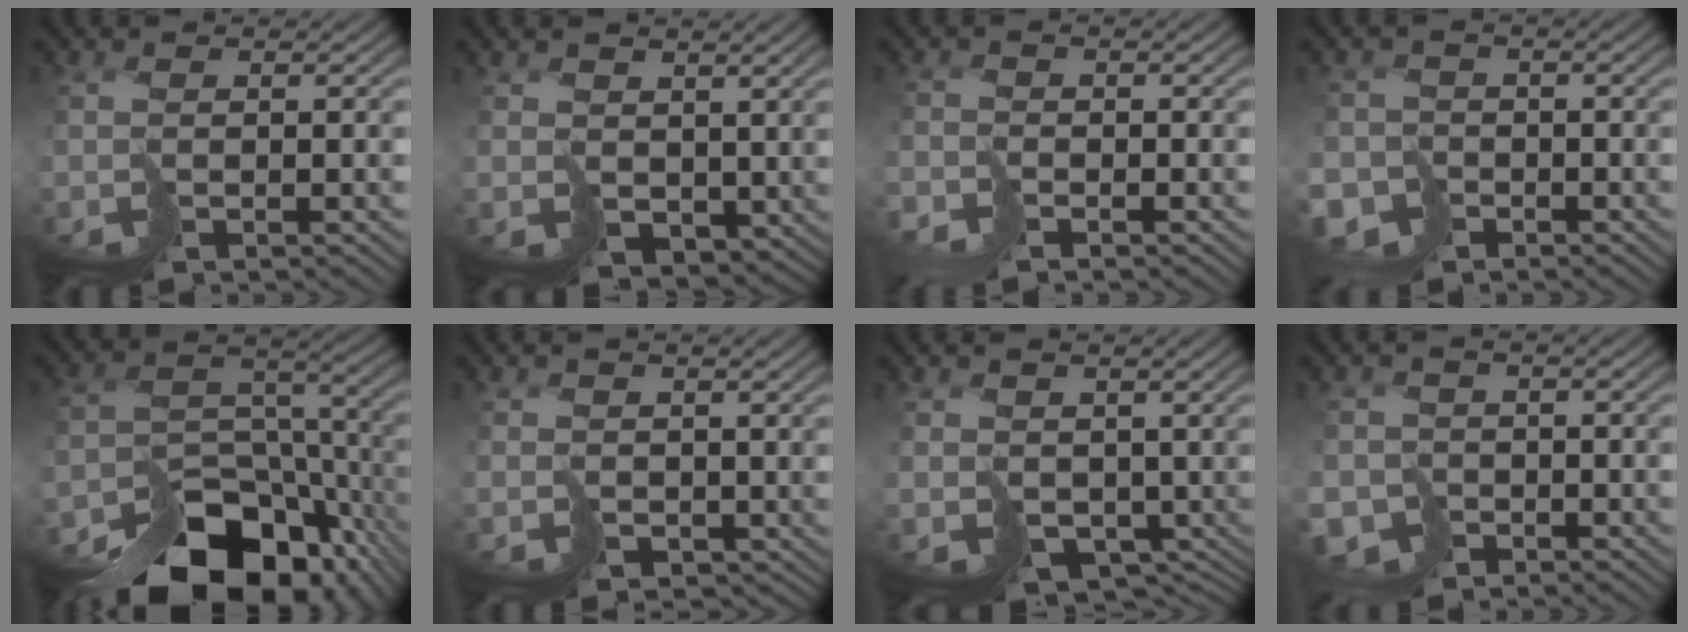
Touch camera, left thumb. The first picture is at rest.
{"total": 3.6, "force": [1.6, 2.7, 1.9], "torque": [-0.054, -0.017, 0.034]}
{"total": 2.5, "force": [-2.3, 0.2, -0.8], "torque": [0.033, -0.001, -0.052]}
{"total": 4.4, "force": [-3.5, 2.6, 0.3], "torque": [0.013, -0.005, -0.073]}
{"total": 15.8, "force": [-12.2, 7.5, 6.6], "torque": [-0.109, -0.042, -0.161]}
{"total": 1.6, "force": [0.6, 1.5, 0.3], "torque": [-0.009, -0.009, 0.015]}
{"total": 6.2, "force": [0.4, 5.0, 3.7], "torque": [-0.081, -0.039, 0.024]}
{"total": 3.7, "force": [-2.6, 2.7, 0.4], "torque": [0.007, -0.009, -0.049]}